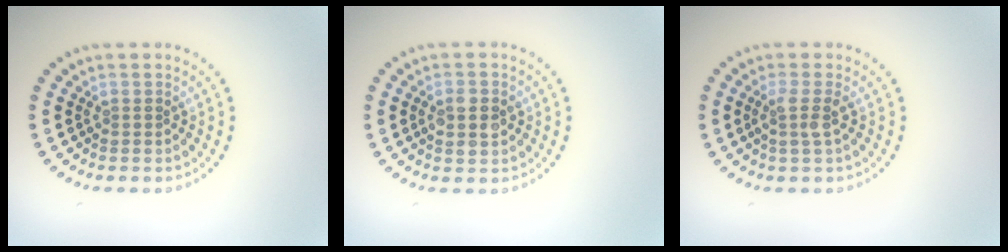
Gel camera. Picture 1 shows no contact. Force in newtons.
{"total": 2.3, "press": 2.3, "slide": 0.2}
{"total": 1.8, "press": 1.4, "slide": 1.2}